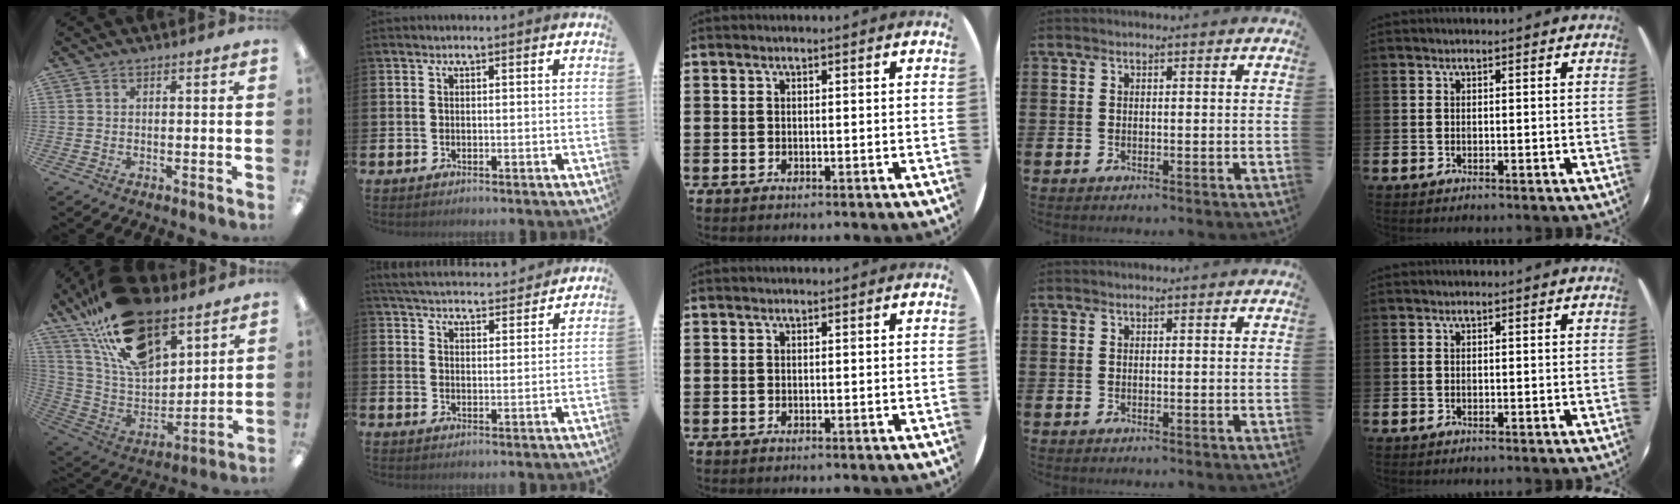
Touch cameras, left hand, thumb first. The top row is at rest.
{"thumb": {"total": 23.2, "force": [15.4, 11.3, 13.1], "torque": [-0.243, -0.070, 0.279]}, "index": {"total": 5.2, "force": [5.1, 0.8, 0.4], "torque": [-0.020, -0.035, 0.089]}}